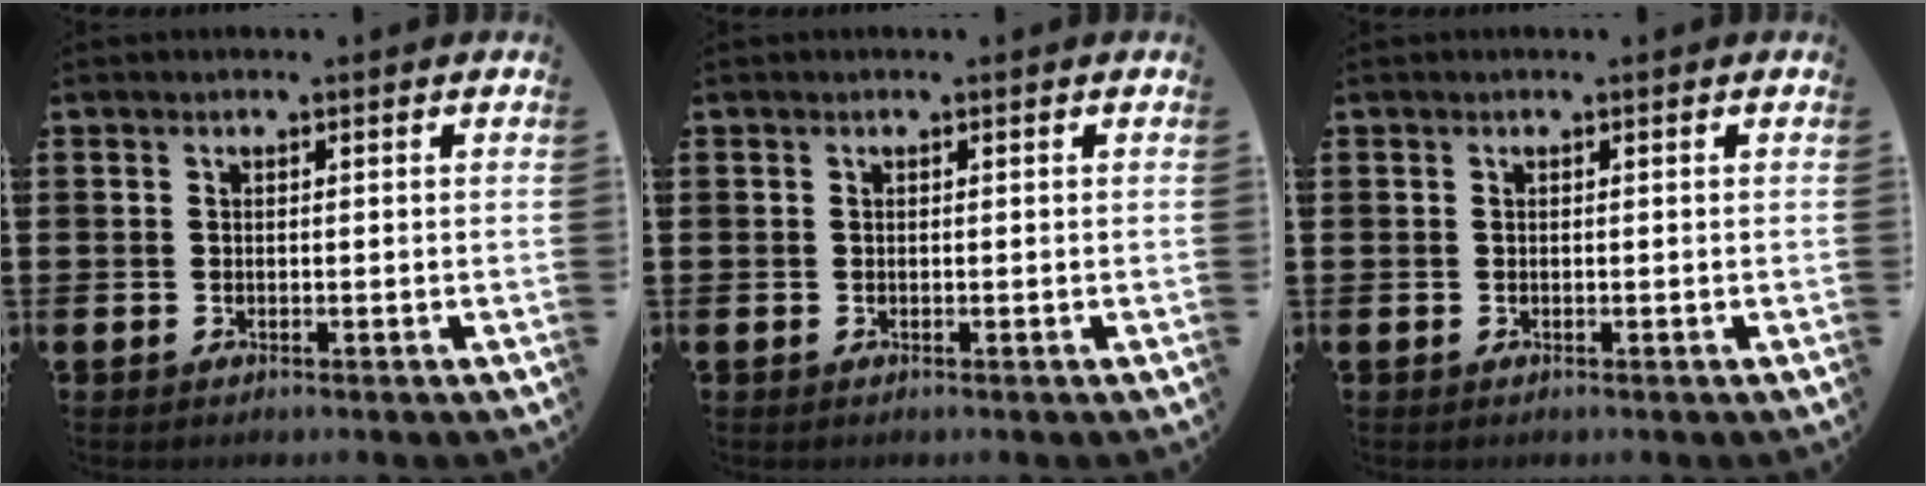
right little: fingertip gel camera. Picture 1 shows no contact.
{"total": 0.0}
{"total": 0.0}